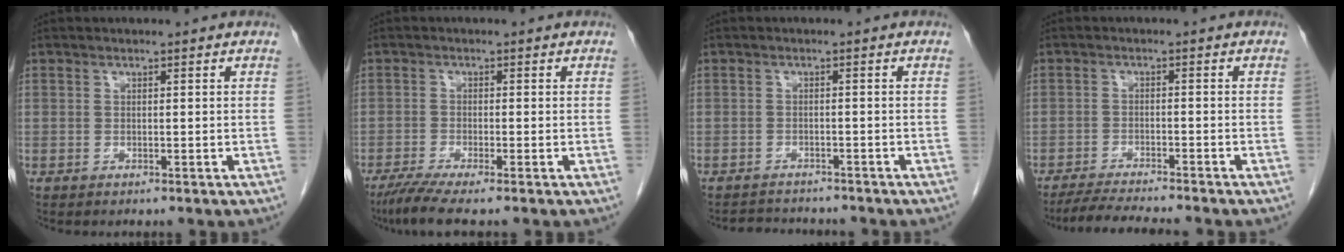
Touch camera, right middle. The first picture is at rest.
{"total": 4.8, "force": [-3.7, -0.2, 3.1], "torque": [-0.062, -0.015, -0.070]}
{"total": 4.8, "force": [-4.6, 1.0, 0.6], "torque": [-0.011, -0.007, -0.069]}
{"total": 7.2, "force": [-6.6, -0.4, 2.9], "torque": [-0.047, -0.019, -0.109]}